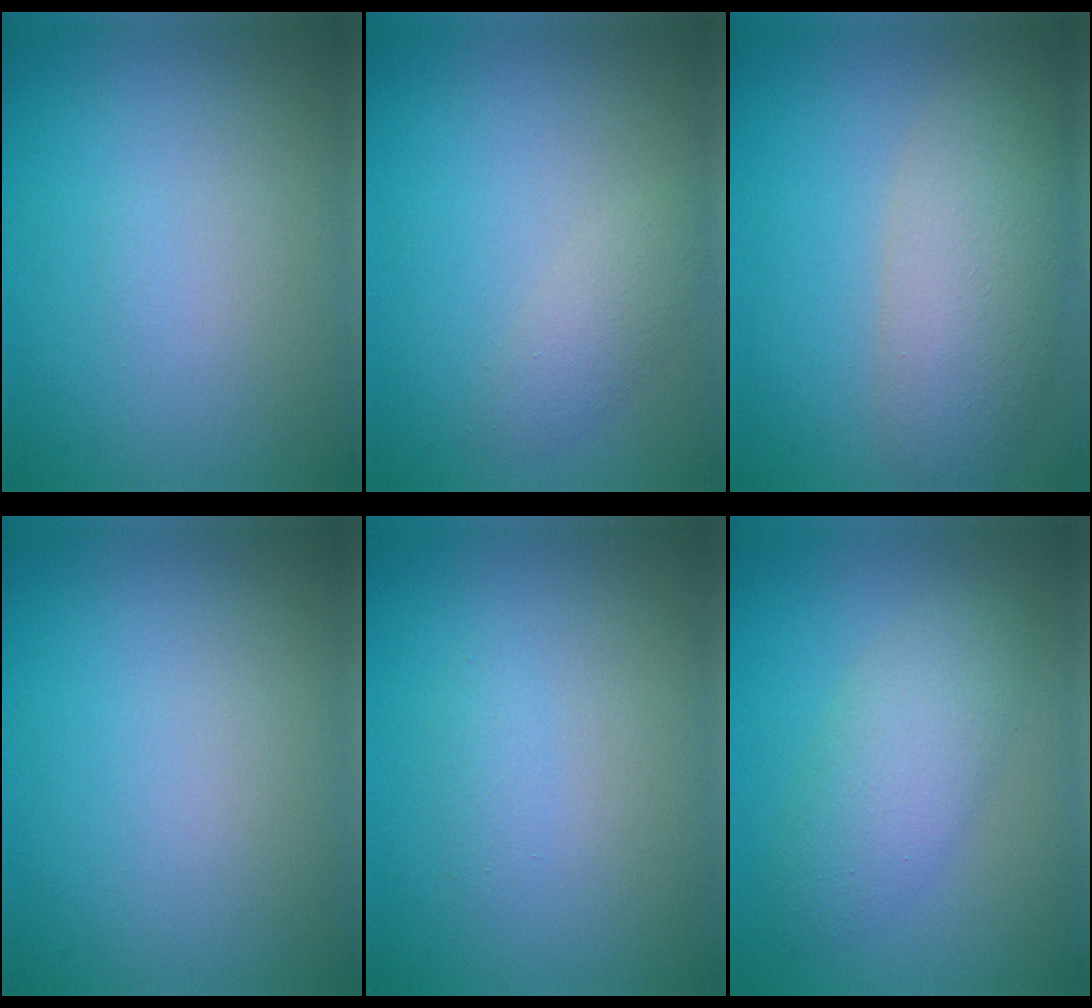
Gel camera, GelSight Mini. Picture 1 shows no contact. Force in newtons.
{"total": 2.0, "press": 2.0, "slide": 0.1}
{"total": 5.7, "press": 5.7, "slide": 0.4}
{"total": 0.0}
{"total": 0.8, "press": 0.8, "slide": 0.0}
{"total": 4.1, "press": 4.1, "slide": 0.1}